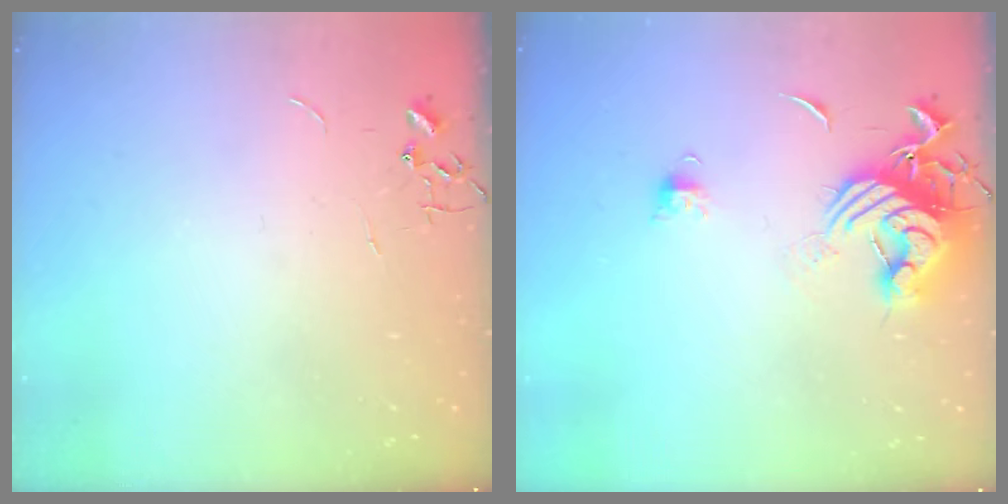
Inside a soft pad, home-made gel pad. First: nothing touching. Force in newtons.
{"total": 12.3, "press": 12.3, "slide": 1.3}